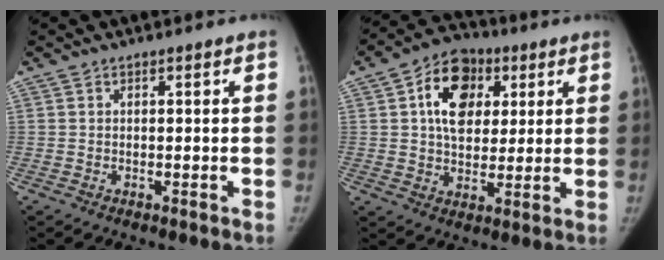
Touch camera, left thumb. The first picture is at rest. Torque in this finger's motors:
{"motor_torque": [0.06, 0.17, 1.06, -0.07, 0.19]}